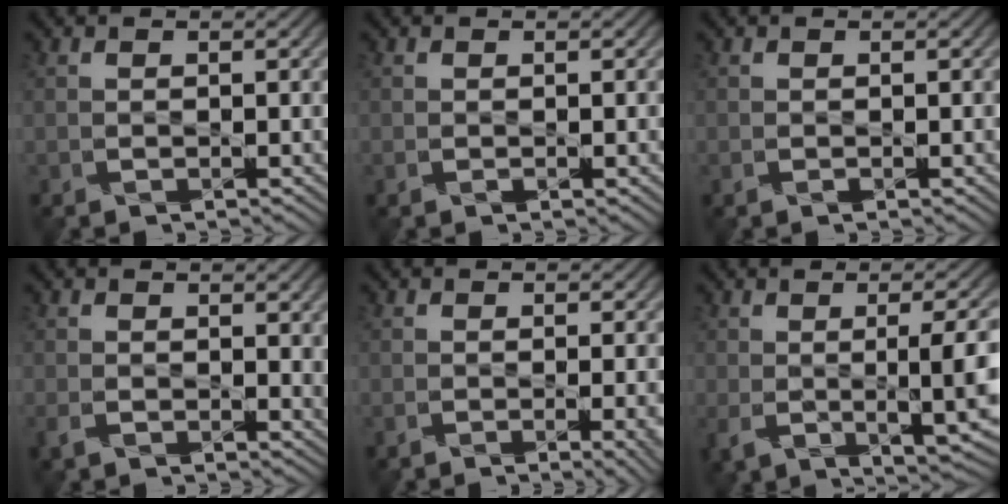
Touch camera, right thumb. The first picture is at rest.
{"total": 0.6, "force": [-0.2, 0.2, 0.5], "torque": [-0.010, -0.001, -0.003]}
{"total": 0.0}
{"total": 4.3, "force": [0.3, 3.0, 3.1], "torque": [-0.069, -0.014, 0.005]}
{"total": 2.9, "force": [-1.1, 0.7, 2.6], "torque": [-0.038, -0.008, -0.013]}
{"total": 7.2, "force": [-0.6, 2.1, 6.9], "torque": [-0.128, -0.012, -0.004]}